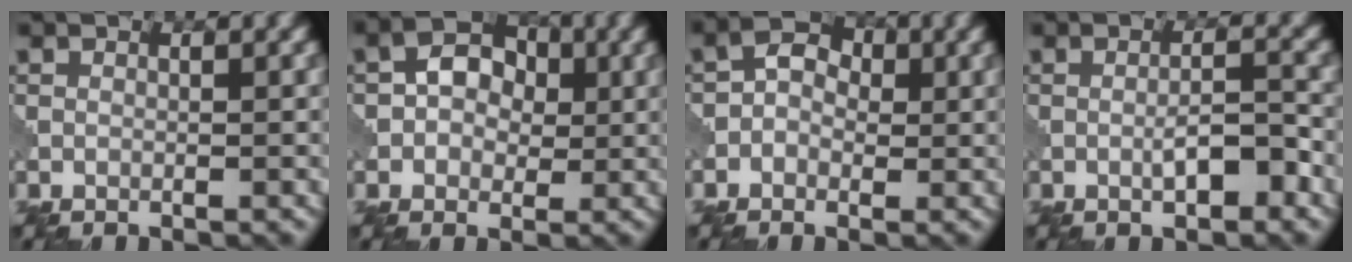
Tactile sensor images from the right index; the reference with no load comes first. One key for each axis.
{"total": 4.1, "fx": 0.3, "fy": 3.2, "fz": 2.7, "tx": -0.033, "ty": 0.008, "tz": -0.009}
{"total": 2.7, "fx": -0.3, "fy": 2.1, "fz": 1.7, "tx": -0.027, "ty": 0.009, "tz": -0.015}
{"total": 2.9, "fx": -1.1, "fy": 0.7, "fz": 2.6, "tx": -0.044, "ty": 0.005, "tz": -0.019}